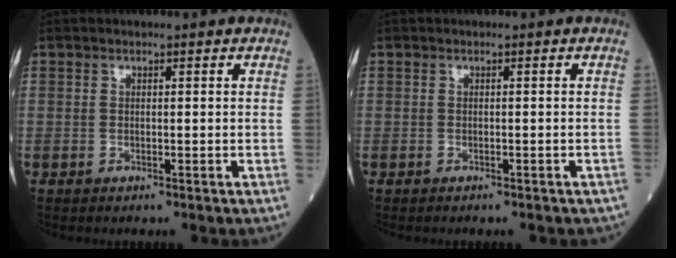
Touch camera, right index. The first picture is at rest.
{"total": 2.6, "force": [-2.2, 0.9, 1.0], "torque": [-0.016, -0.004, -0.022]}